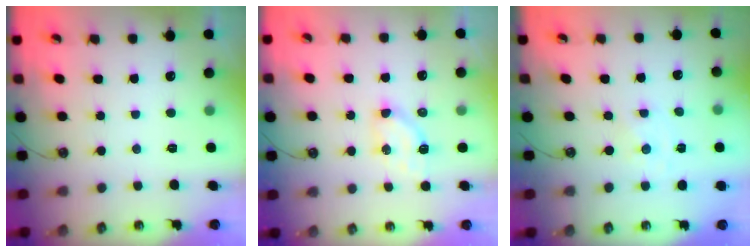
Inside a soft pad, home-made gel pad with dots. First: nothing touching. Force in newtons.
{"total": 5.7, "press": 5.7, "slide": 0.3}
{"total": 0.0}